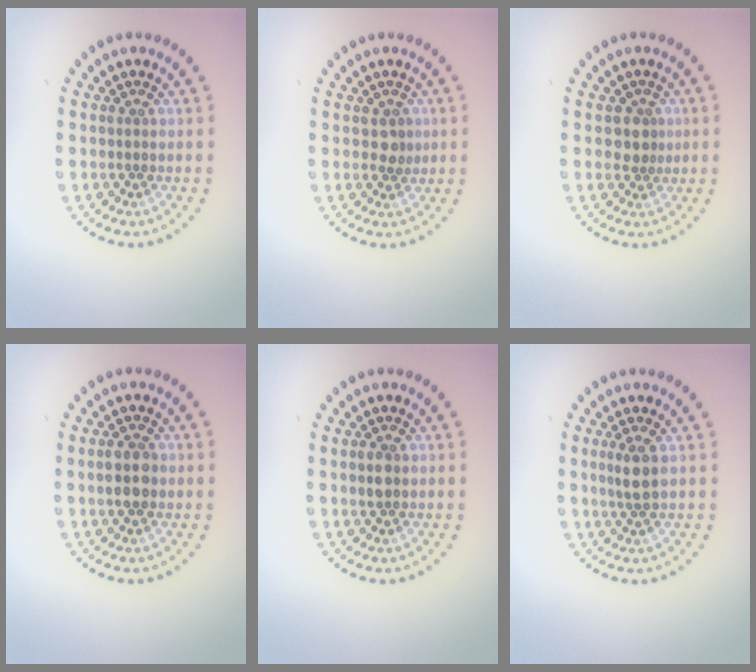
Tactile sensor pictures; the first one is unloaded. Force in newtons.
{"total": 1.5, "press": 1.4, "slide": 0.6}
{"total": 2.1, "press": 1.7, "slide": 1.1}
{"total": 2.5, "press": 2.5, "slide": 0.1}
{"total": 1.7, "press": 1.7, "slide": 0.2}
{"total": 2.0, "press": 1.8, "slide": 0.9}